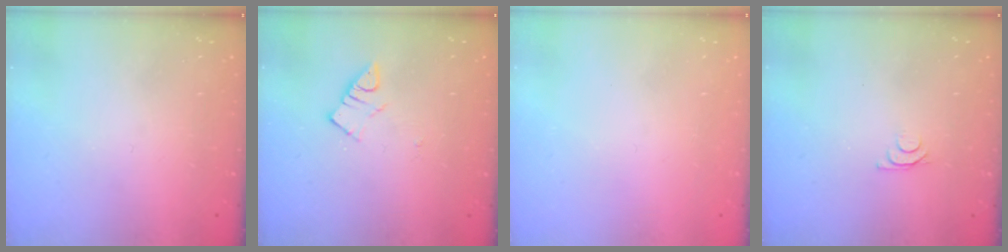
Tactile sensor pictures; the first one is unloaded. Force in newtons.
{"total": 2.8, "press": 2.7, "slide": 0.3}
{"total": 1.6, "press": 1.6, "slide": 0.1}
{"total": 4.2, "press": 4.1, "slide": 0.5}